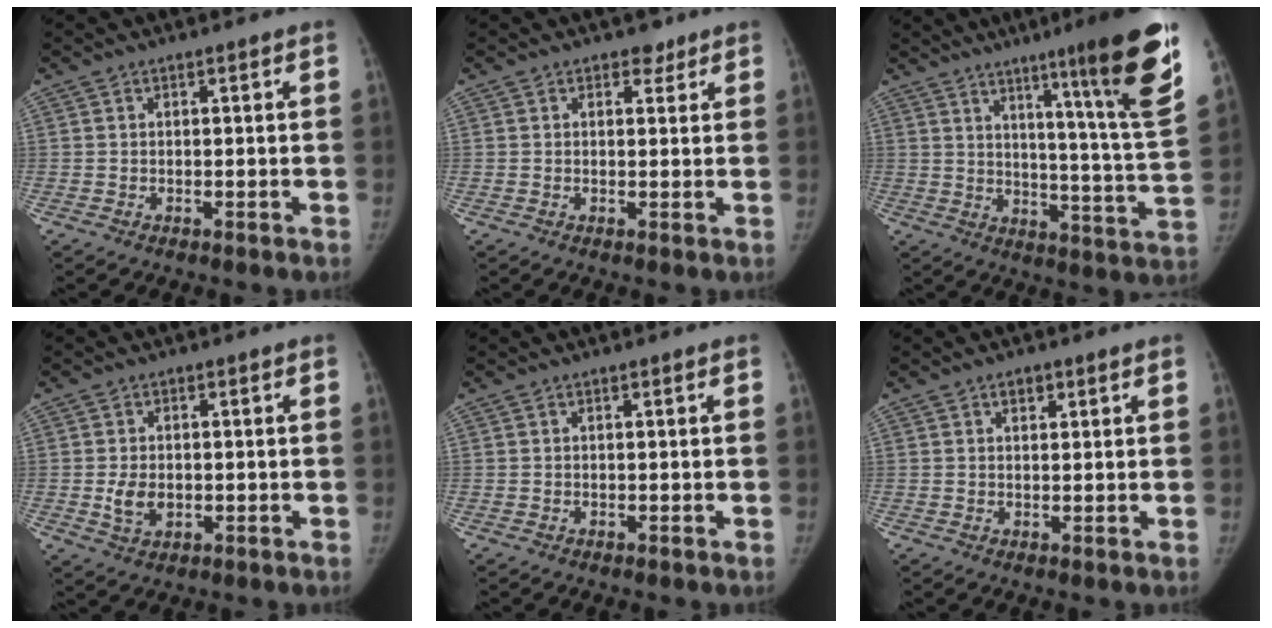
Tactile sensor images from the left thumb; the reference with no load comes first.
{"total": 2.0, "force": [1.4, 1.4, 0.5], "torque": [0.009, -0.007, 0.015]}
{"total": 21.0, "force": [12.4, -0.2, 16.9], "torque": [-0.213, -0.084, 0.173]}
{"total": 4.5, "force": [-0.5, 3.2, 3.2], "torque": [-0.050, -0.003, -0.002]}
{"total": 0.0}
{"total": 2.1, "force": [1.2, 1.3, 1.1], "torque": [-0.005, -0.004, 0.017]}